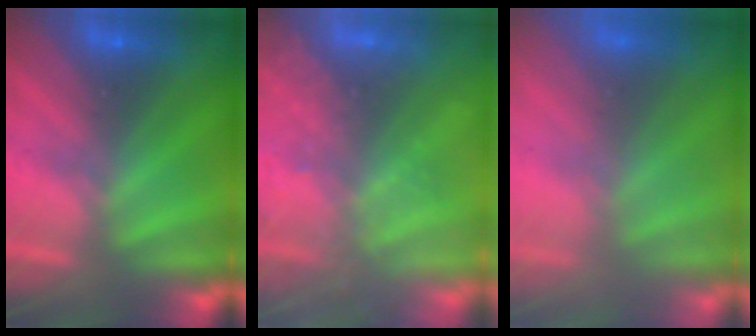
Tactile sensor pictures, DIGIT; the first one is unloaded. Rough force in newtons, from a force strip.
{"total": 5.5}
{"total": 12.7}